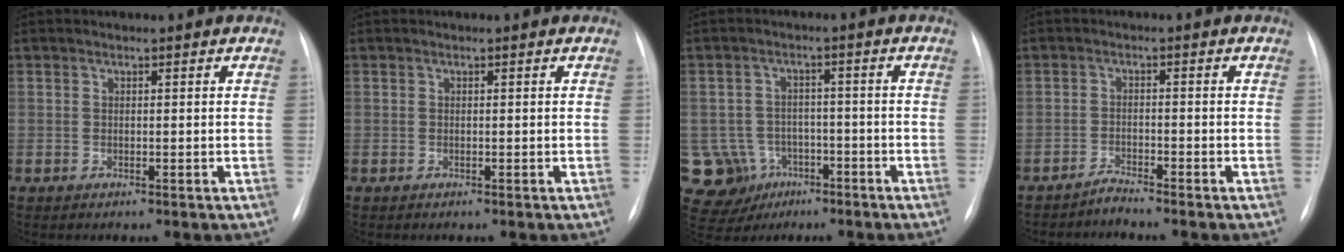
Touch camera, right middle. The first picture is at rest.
{"total": 0.0}
{"total": 10.0, "force": [-4.1, 9.0, 1.6], "torque": [-0.047, 0.017, -0.049]}
{"total": 1.9, "force": [-1.8, -0.4, -0.2], "torque": [0.005, -0.009, -0.034]}